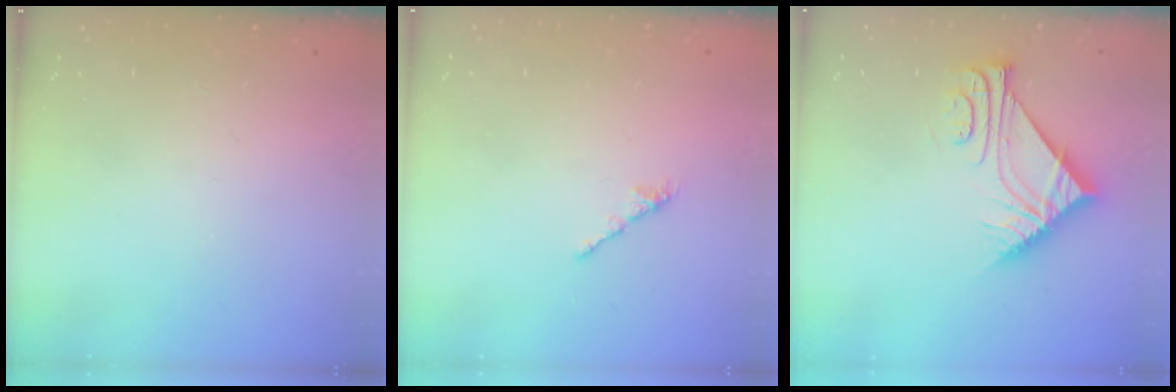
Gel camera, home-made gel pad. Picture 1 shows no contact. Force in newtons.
{"total": 2.1, "press": 2.0, "slide": 0.7}
{"total": 9.3, "press": 9.3, "slide": 0.5}